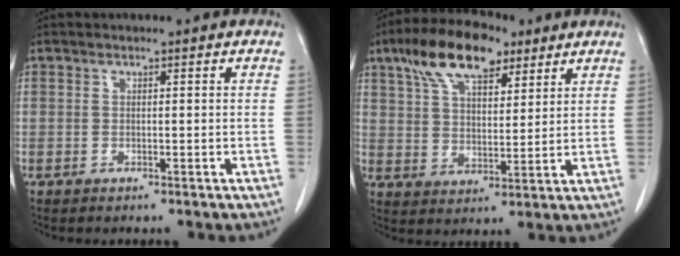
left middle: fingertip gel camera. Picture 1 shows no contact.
{"total": 13.1, "force": [8.1, 5.3, 8.8], "torque": [-0.161, 0.028, 0.147]}